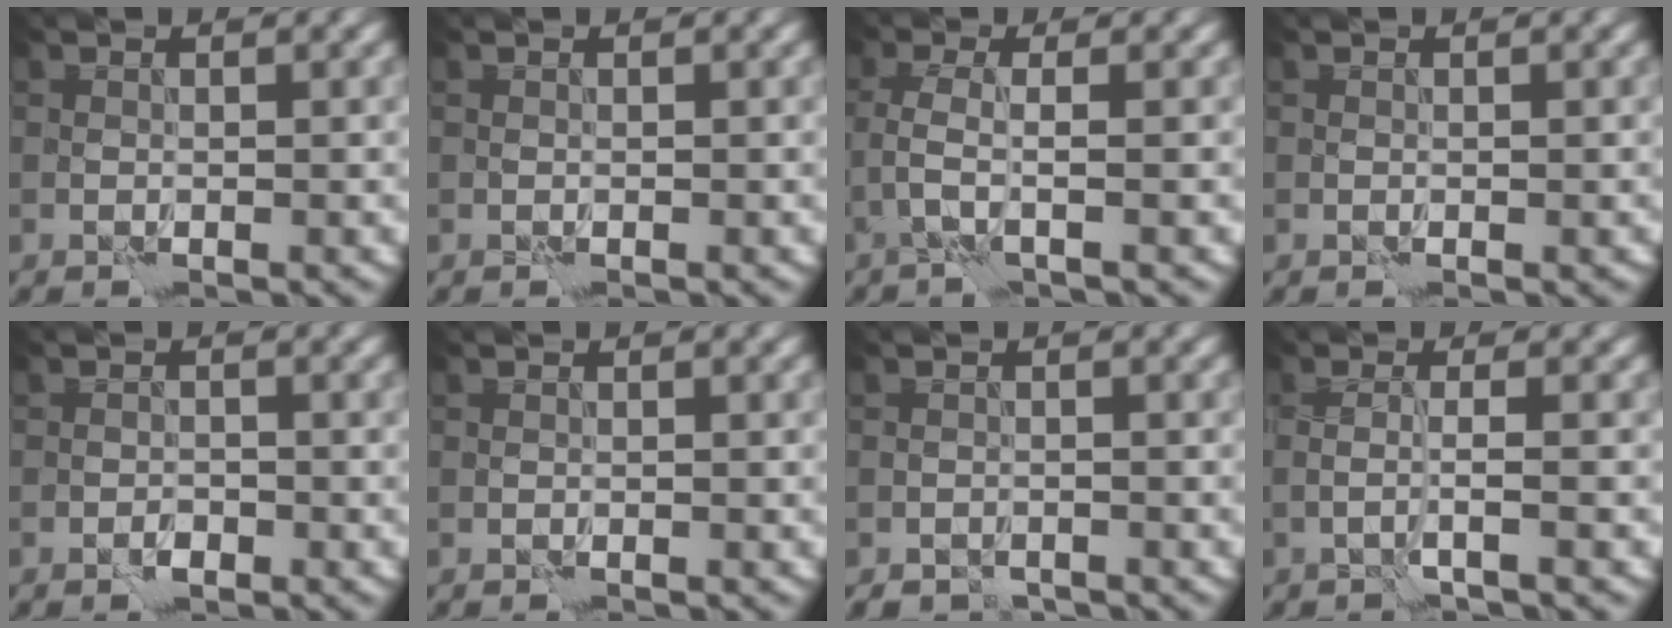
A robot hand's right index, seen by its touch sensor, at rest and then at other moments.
{"total": 0.0}
{"total": 1.8, "force": [-0.5, 0.1, 1.7], "torque": [-0.041, 0.000, -0.017]}
{"total": 0.0}
{"total": 0.8, "force": [-0.4, 0.5, 0.4], "torque": [-0.005, 0.001, -0.008]}
{"total": 0.0}
{"total": 1.3, "force": [-1.1, 0.6, 0.1], "torque": [0.002, -0.003, -0.022]}
{"total": 1.3, "force": [-0.2, -0.2, 1.2], "torque": [-0.019, 0.000, -0.012]}